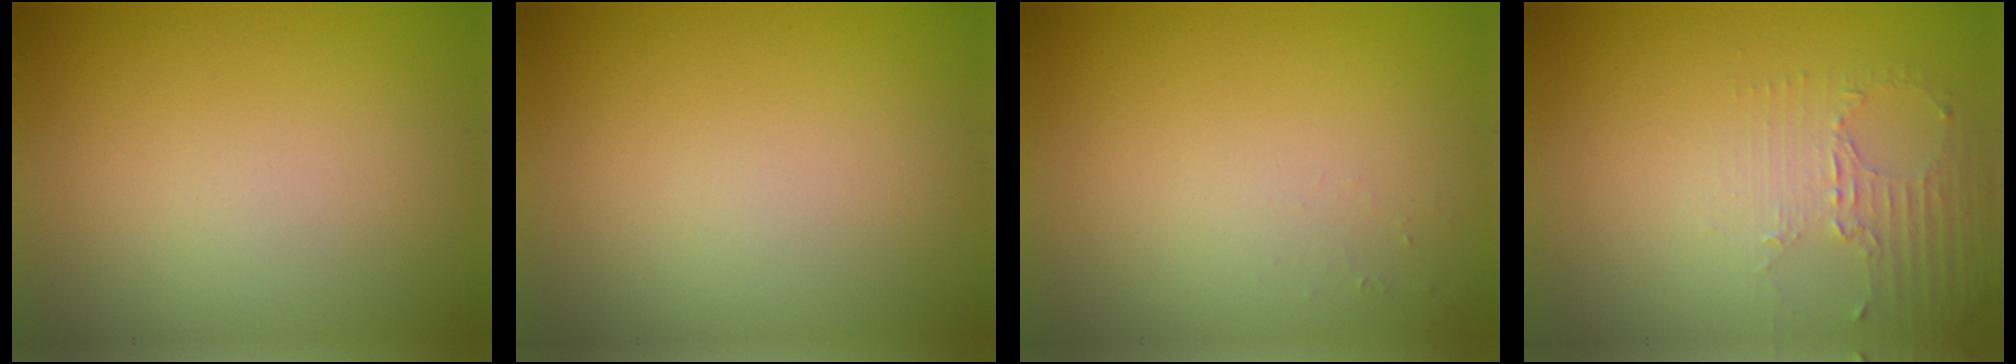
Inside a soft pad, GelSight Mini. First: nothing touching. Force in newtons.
{"total": 0.0}
{"total": 0.5, "press": 0.5, "slide": 0.1}
{"total": 2.2, "press": 1.7, "slide": 1.5}